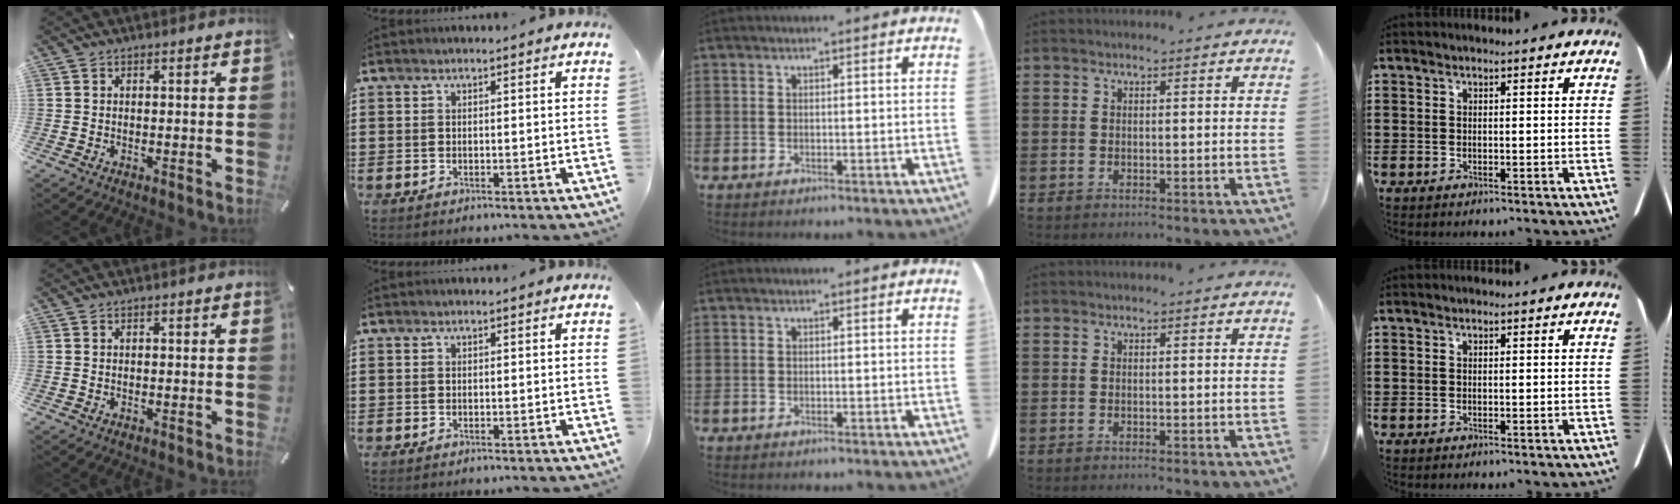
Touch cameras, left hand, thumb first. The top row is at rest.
{}